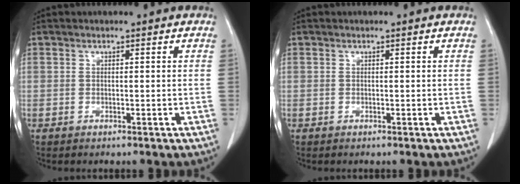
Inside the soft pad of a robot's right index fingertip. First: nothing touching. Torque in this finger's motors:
{"motor_torque": [0.00, 0.00, 0.00, 0.00]}